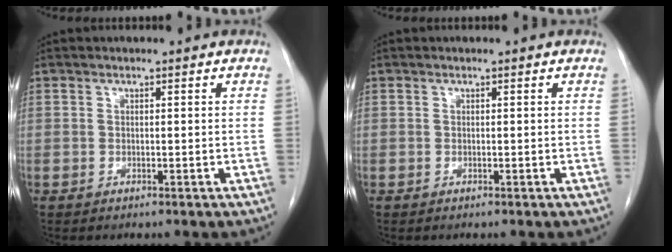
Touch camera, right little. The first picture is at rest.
{"total": 0.0}